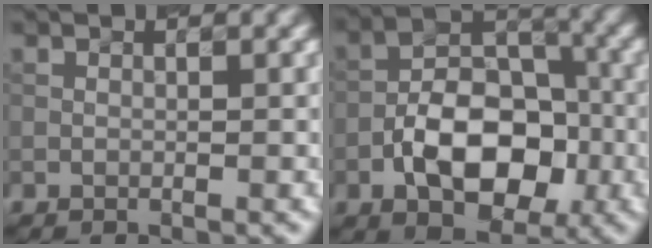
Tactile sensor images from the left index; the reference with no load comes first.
{"total": 8.5, "force": [-2.9, 5.1, 6.2], "torque": [-0.098, 0.010, -0.053]}